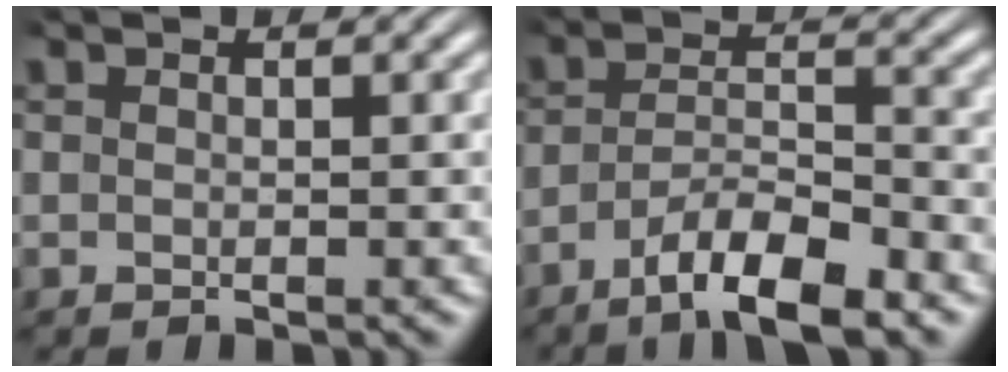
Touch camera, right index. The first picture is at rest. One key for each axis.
{"total": 5.9, "fx": -3.8, "fy": 2.1, "fz": 4.0, "tx": -0.046, "ty": 0.005, "tz": -0.068}